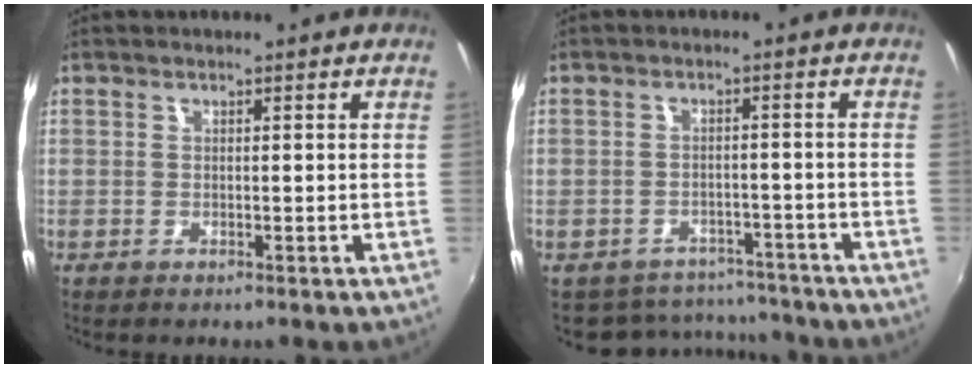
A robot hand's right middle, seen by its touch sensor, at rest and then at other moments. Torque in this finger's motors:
{"motor_torque": [-0.71, -0.86, -0.58, -0.10]}